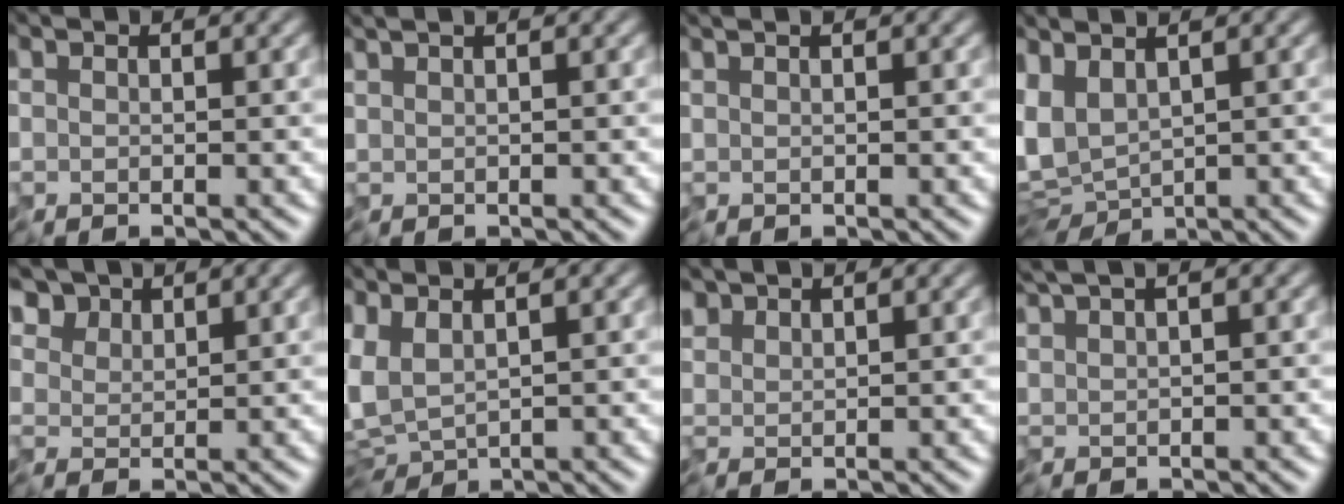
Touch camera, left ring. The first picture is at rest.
{"total": 2.3, "force": [1.4, 0.9, 1.6], "torque": [-0.017, 0.018, -0.001]}
{"total": 2.0, "force": [1.2, 0.8, 1.3], "torque": [-0.010, 0.015, -0.004]}
{"total": 6.7, "force": [0.7, 3.9, 5.5], "torque": [-0.131, -0.003, 0.021]}
{"total": 4.3, "force": [3.0, 2.5, 1.7], "torque": [-0.056, -0.012, 0.060]}
{"total": 3.6, "force": [0.5, 1.7, 3.1], "torque": [-0.075, 0.008, 0.005]}
{"total": 2.7, "force": [2.1, 1.2, 1.1], "torque": [-0.032, 0.006, 0.038]}
{"total": 3.9, "force": [2.7, 1.2, 2.6], "torque": [-0.065, 0.020, 0.038]}